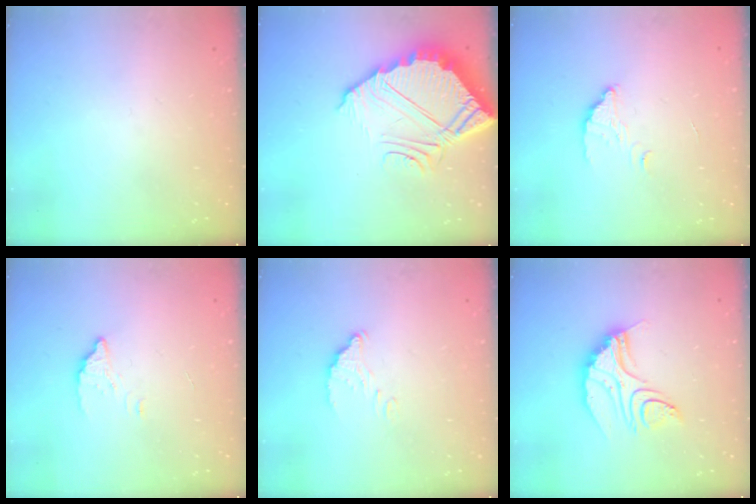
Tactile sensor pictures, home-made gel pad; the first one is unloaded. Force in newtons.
{"total": 9.3, "press": 9.3, "slide": 0.4}
{"total": 2.6, "press": 2.6, "slide": 0.2}
{"total": 2.3, "press": 2.3, "slide": 0.2}
{"total": 4.8, "press": 4.8, "slide": 0.2}
{"total": 10.8, "press": 10.8, "slide": 0.8}